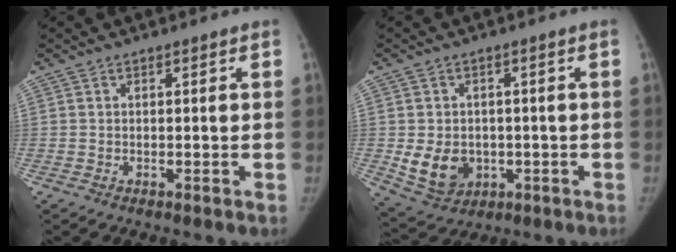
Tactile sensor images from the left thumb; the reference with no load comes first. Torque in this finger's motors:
{"motor_torque": [-0.03, 0.18, 0.37, -0.33, 0.13]}